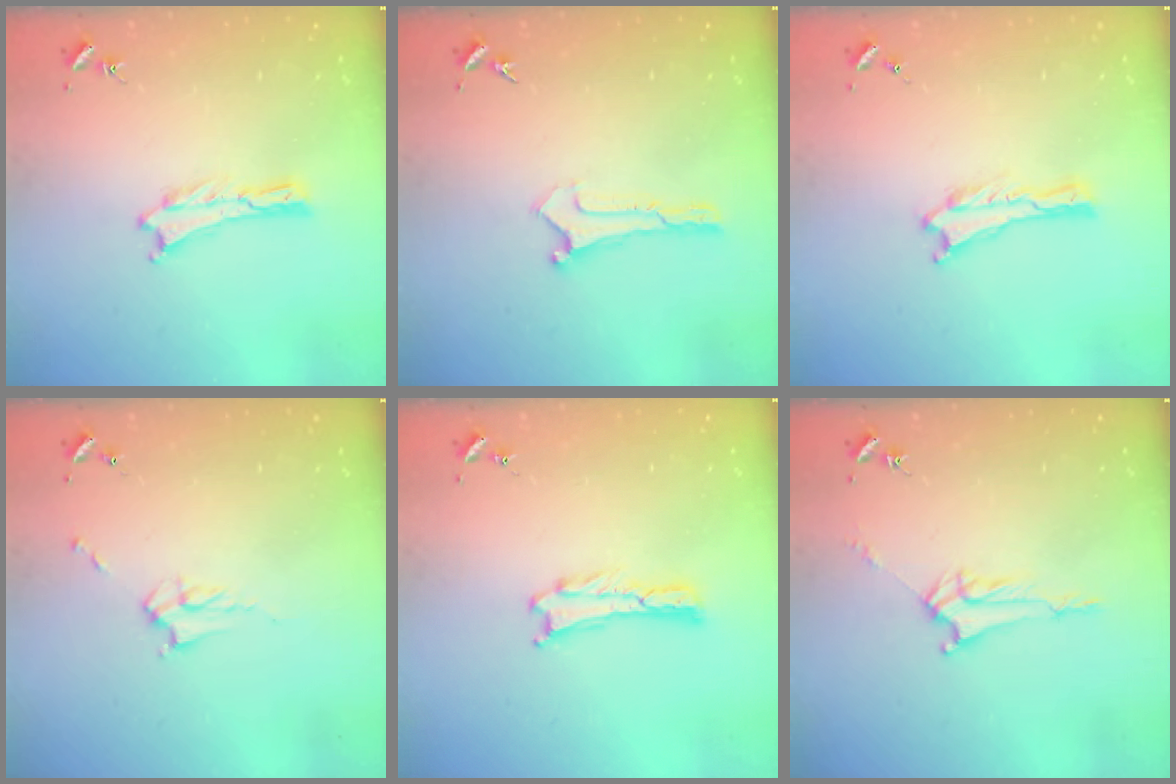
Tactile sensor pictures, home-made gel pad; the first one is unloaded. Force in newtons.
{"total": 0.0}
{"total": 0.0}
{"total": 2.9, "press": 2.9, "slide": 0.4}
{"total": 0.0}
{"total": 3.0, "press": 3.0, "slide": 0.3}